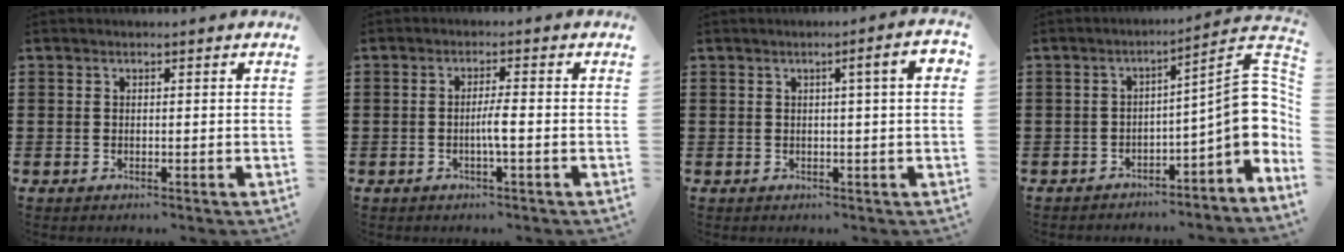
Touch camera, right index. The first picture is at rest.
{"total": 2.8, "force": [-0.7, 0.1, 2.7], "torque": [-0.055, -0.005, -0.016]}
{"total": 3.8, "force": [0.8, 0.1, 3.7], "torque": [-0.060, -0.003, 0.008]}
{"total": 8.9, "force": [-1.6, 3.0, 8.3], "torque": [-0.100, -0.019, -0.038]}